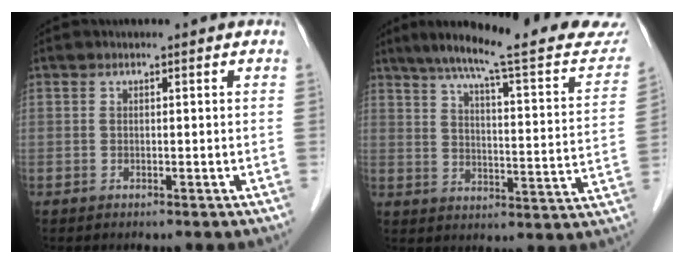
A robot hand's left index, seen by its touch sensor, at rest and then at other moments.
{"total": 23.4, "force": [20.3, 1.7, 11.5], "torque": [-0.164, -0.029, 0.259]}